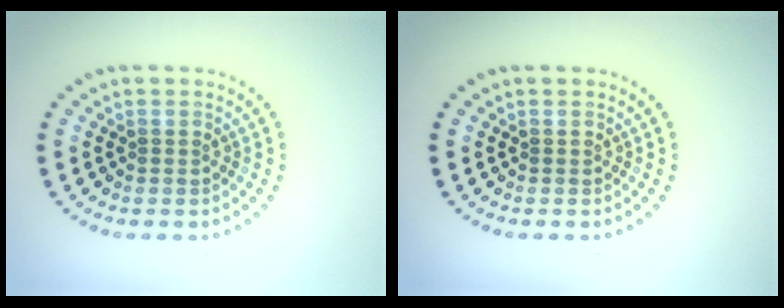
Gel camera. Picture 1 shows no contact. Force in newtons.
{"total": 0.0}